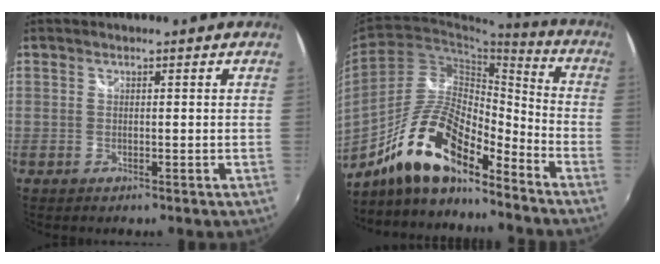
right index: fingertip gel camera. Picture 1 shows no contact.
{"total": 16.1, "force": [-11.8, 4.1, 10.2], "torque": [-0.193, 0.004, -0.222]}